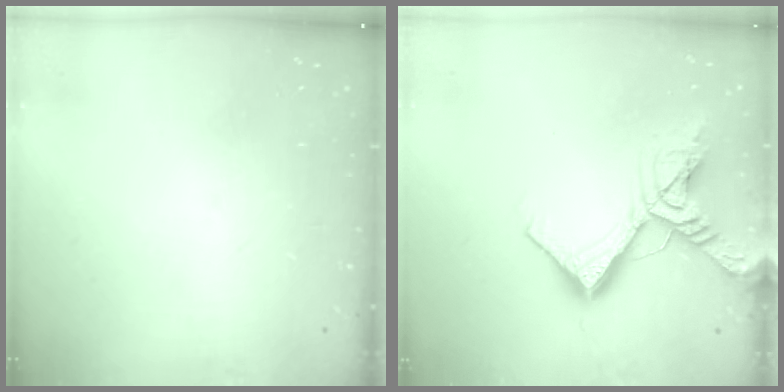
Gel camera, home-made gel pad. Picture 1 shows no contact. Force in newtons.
{"total": 15.4, "press": 15.3, "slide": 1.8}